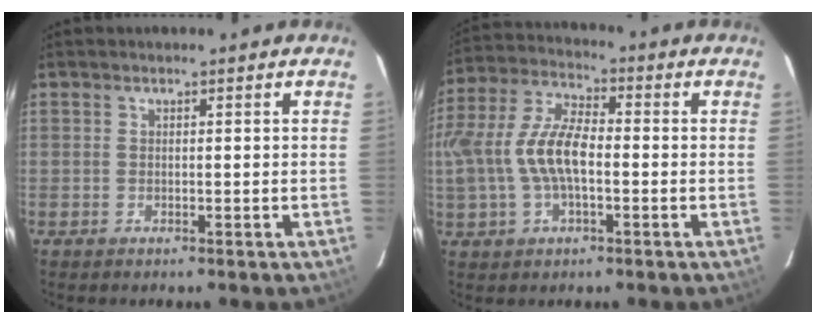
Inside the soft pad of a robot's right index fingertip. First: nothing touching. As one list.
[{"total": 13.2, "force": [-1.7, 6.3, 11.5], "torque": [-0.243, 0.011, -0.032]}]